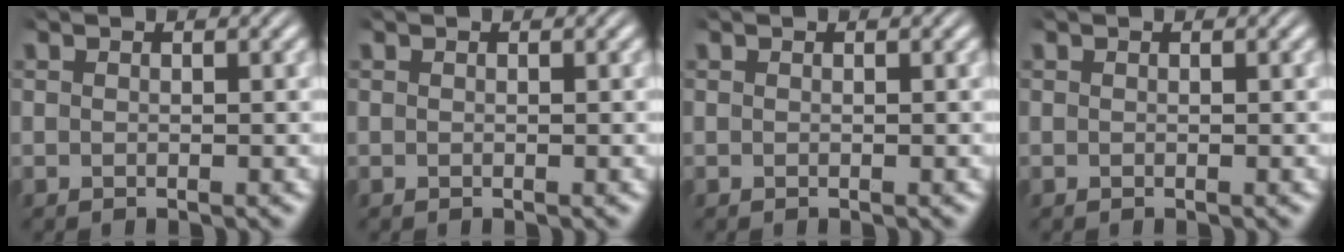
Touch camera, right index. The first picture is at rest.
{"total": 0.0}
{"total": 0.0}
{"total": 0.0}